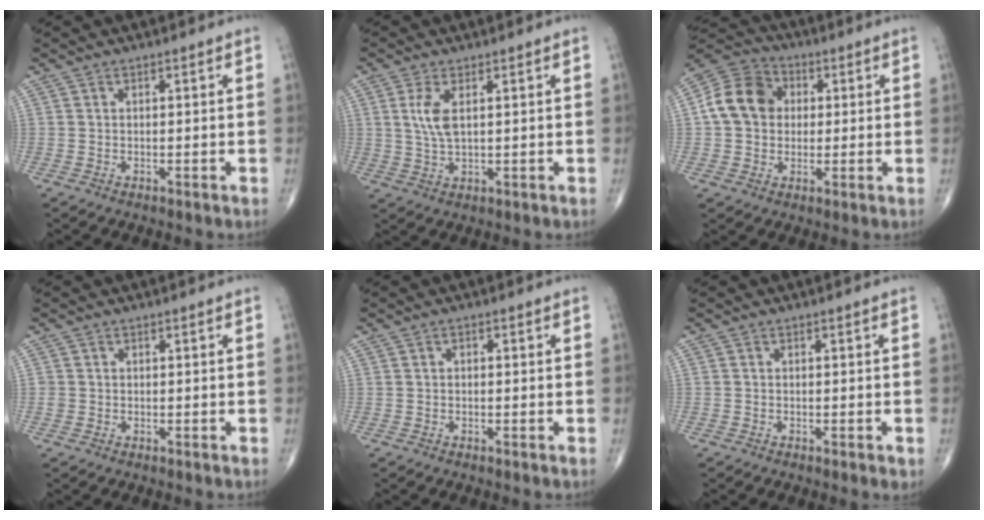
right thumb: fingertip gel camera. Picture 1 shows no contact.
{"total": 4.9, "force": [1.4, 2.0, 4.3], "torque": [-0.095, -0.006, 0.032]}
{"total": 11.6, "force": [1.4, 9.6, 6.4], "torque": [-0.102, 0.020, 0.013]}
{"total": 1.0, "force": [-0.1, 0.9, 0.2], "torque": [0.003, 0.004, -0.003]}
{"total": 0.6, "force": [-0.1, 0.5, 0.4], "torque": [-0.001, 0.002, -0.006]}
{"total": 1.1, "force": [-0.6, 0.4, 0.8], "torque": [-0.007, -0.001, -0.012]}